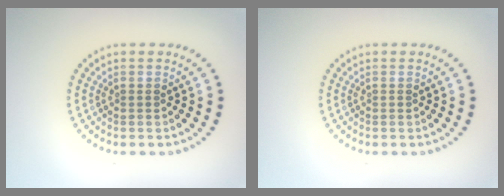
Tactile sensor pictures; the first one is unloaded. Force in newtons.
{"total": 0.0}